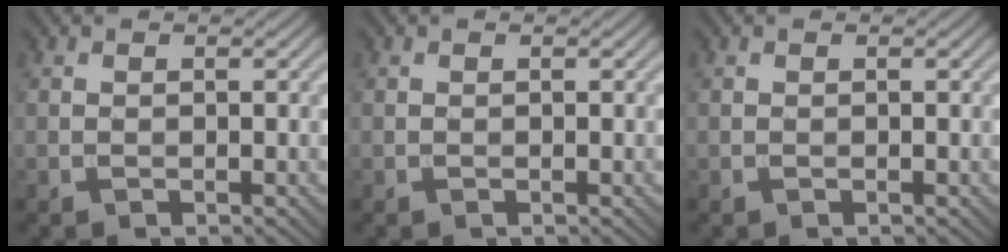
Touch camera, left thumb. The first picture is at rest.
{"total": 0.0}
{"total": 0.0}